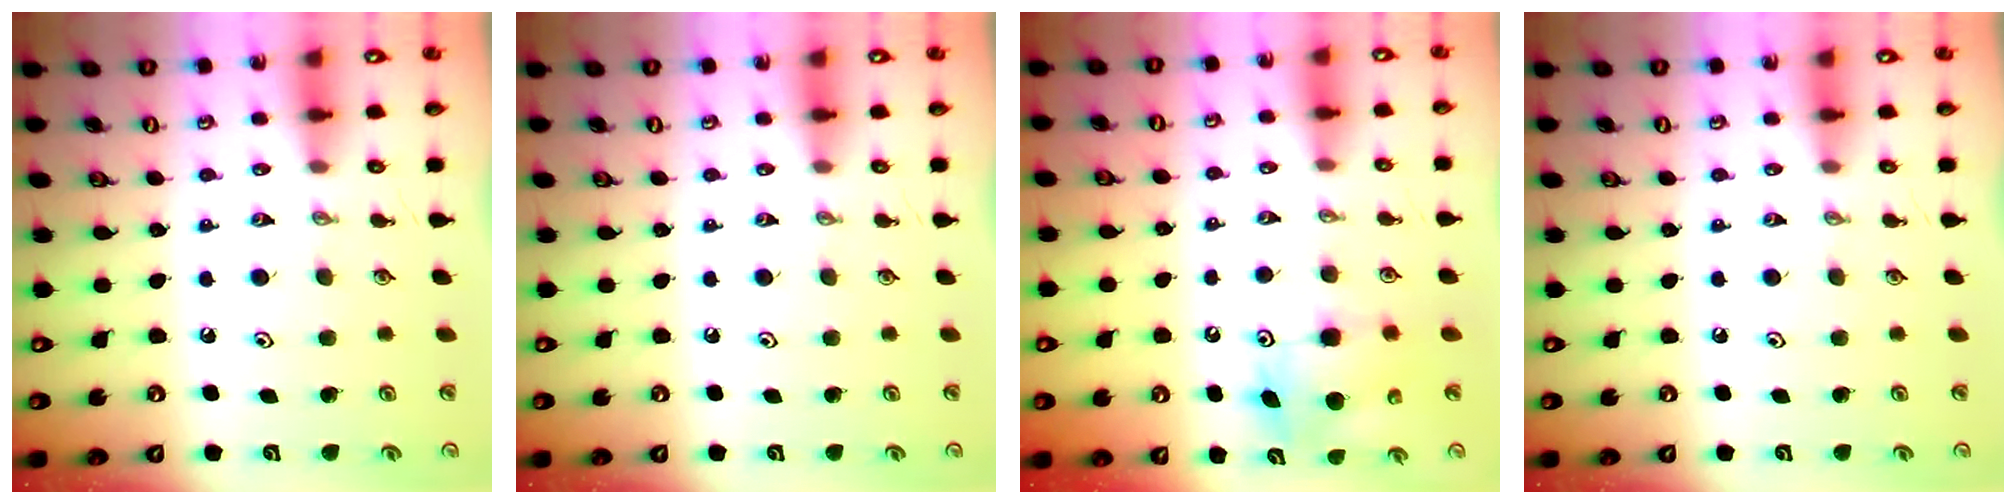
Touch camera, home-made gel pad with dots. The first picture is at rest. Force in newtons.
{"total": 0.0}
{"total": 8.0, "press": 7.9, "slide": 0.4}
{"total": 0.0}